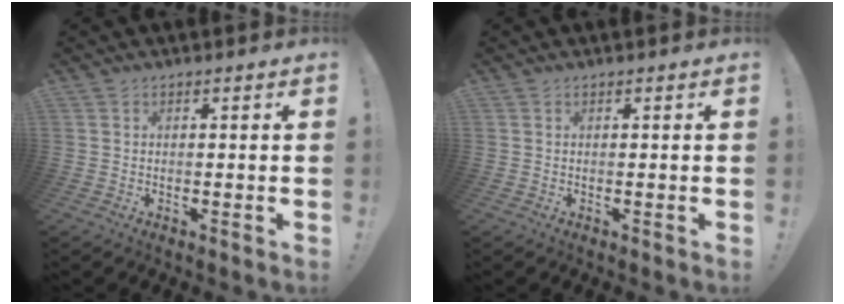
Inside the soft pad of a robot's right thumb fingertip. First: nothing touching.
{"total": 0.0}